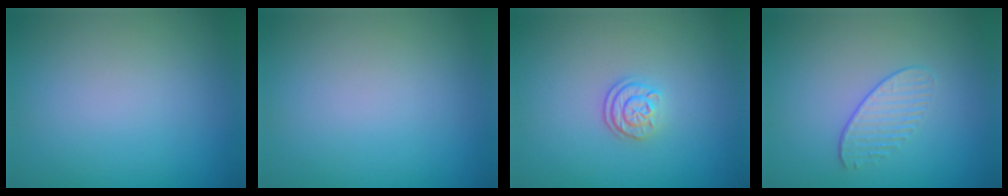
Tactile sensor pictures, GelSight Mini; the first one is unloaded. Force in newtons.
{"total": 0.0}
{"total": 2.3, "press": 1.7, "slide": 1.5}
{"total": 1.6, "press": 1.1, "slide": 1.2}